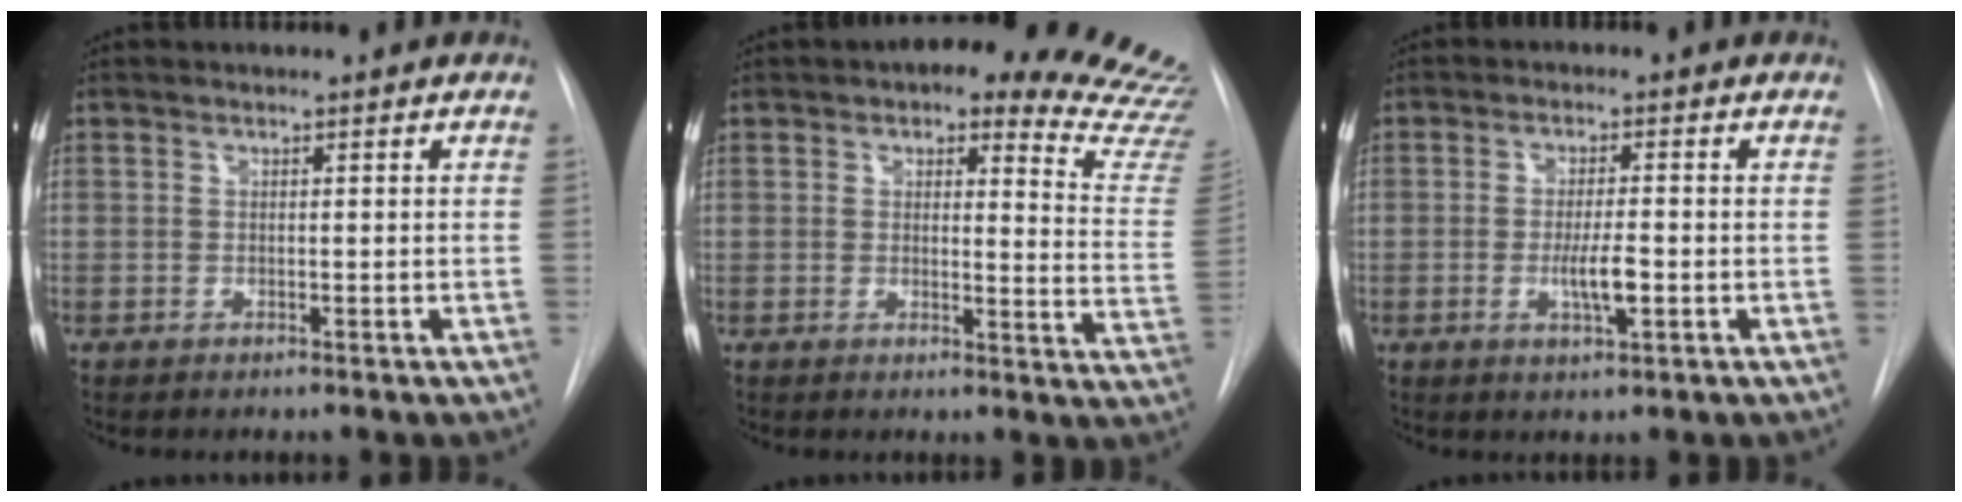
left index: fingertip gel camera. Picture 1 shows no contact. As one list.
[{"total": 18.8, "force": [16.6, 3.6, 8.0], "torque": [-0.071, -0.081, 0.163]}, {"total": 4.3, "force": [-1.1, 0.7, 4.1], "torque": [-0.075, -0.006, -0.017]}]